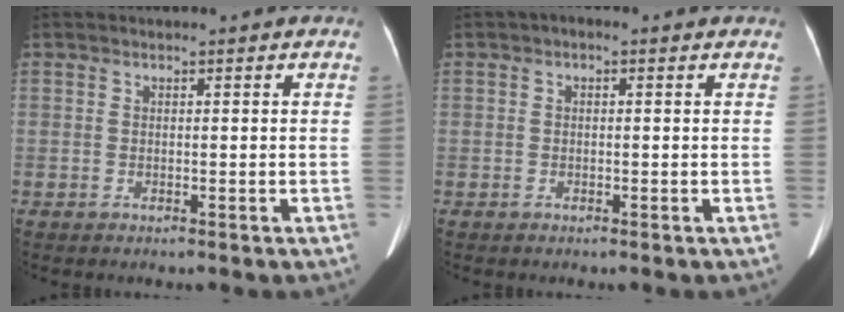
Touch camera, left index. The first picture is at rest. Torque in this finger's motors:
{"motor_torque": [-0.32, -0.19, -0.23, -0.05]}